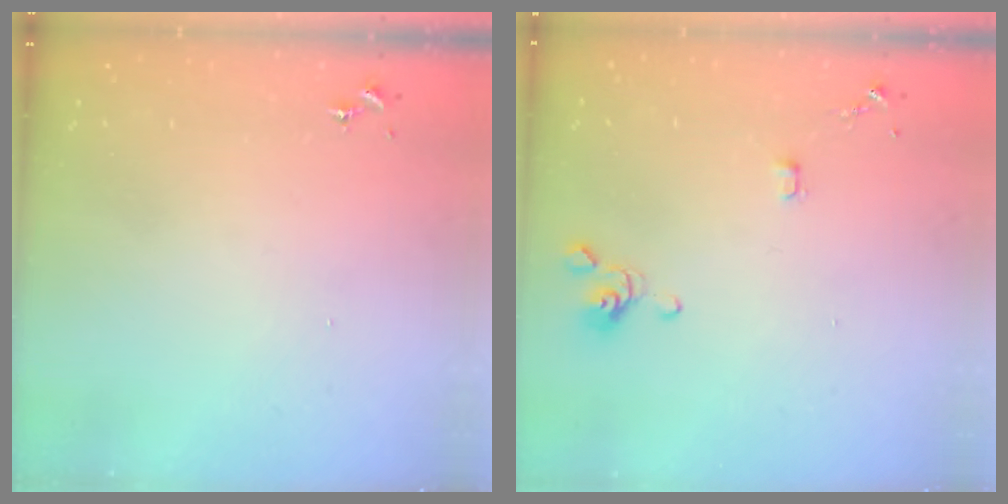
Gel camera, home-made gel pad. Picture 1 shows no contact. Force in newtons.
{"total": 3.9, "press": 3.8, "slide": 0.9}